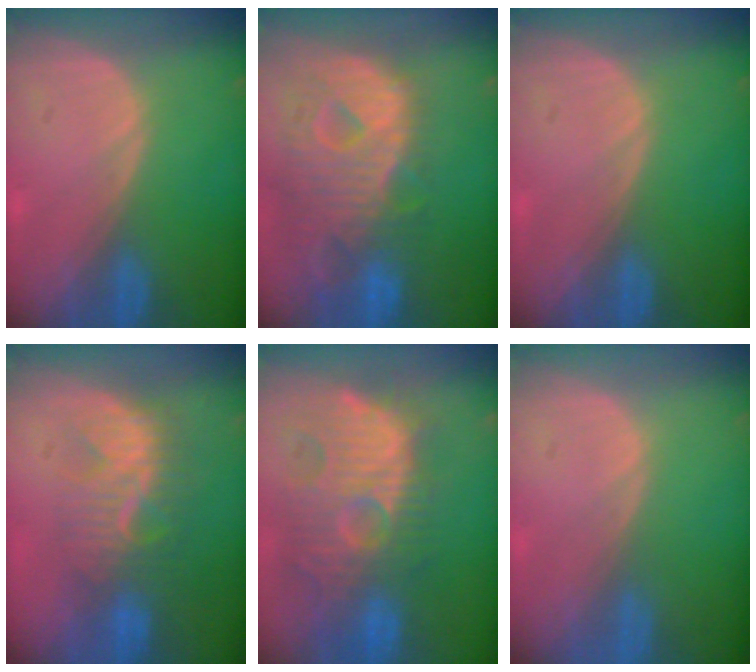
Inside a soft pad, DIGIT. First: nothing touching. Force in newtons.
{"total": 12.8, "press": 11.0, "slide": 6.6}
{"total": 0.0}
{"total": 8.2, "press": 7.9, "slide": 2.3}
{"total": 13.1, "press": 12.3, "slide": 4.4}
{"total": 0.0}